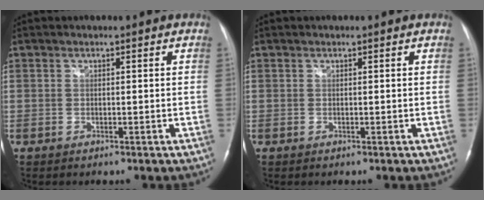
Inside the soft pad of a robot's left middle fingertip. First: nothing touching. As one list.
[{"total": 0.0}]